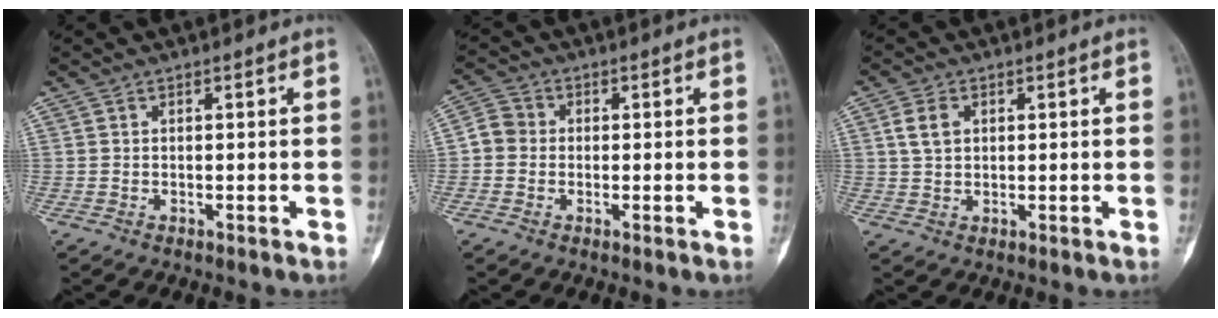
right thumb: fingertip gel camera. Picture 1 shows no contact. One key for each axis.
{"total": 4.0, "fx": -0.4, "fy": 3.7, "fz": 1.5, "tx": -0.016, "ty": 0.010, "tz": -0.019}
{"total": 4.0, "fx": 1.2, "fy": 2.8, "fz": 2.6, "tx": -0.046, "ty": 0.003, "tz": 0.024}